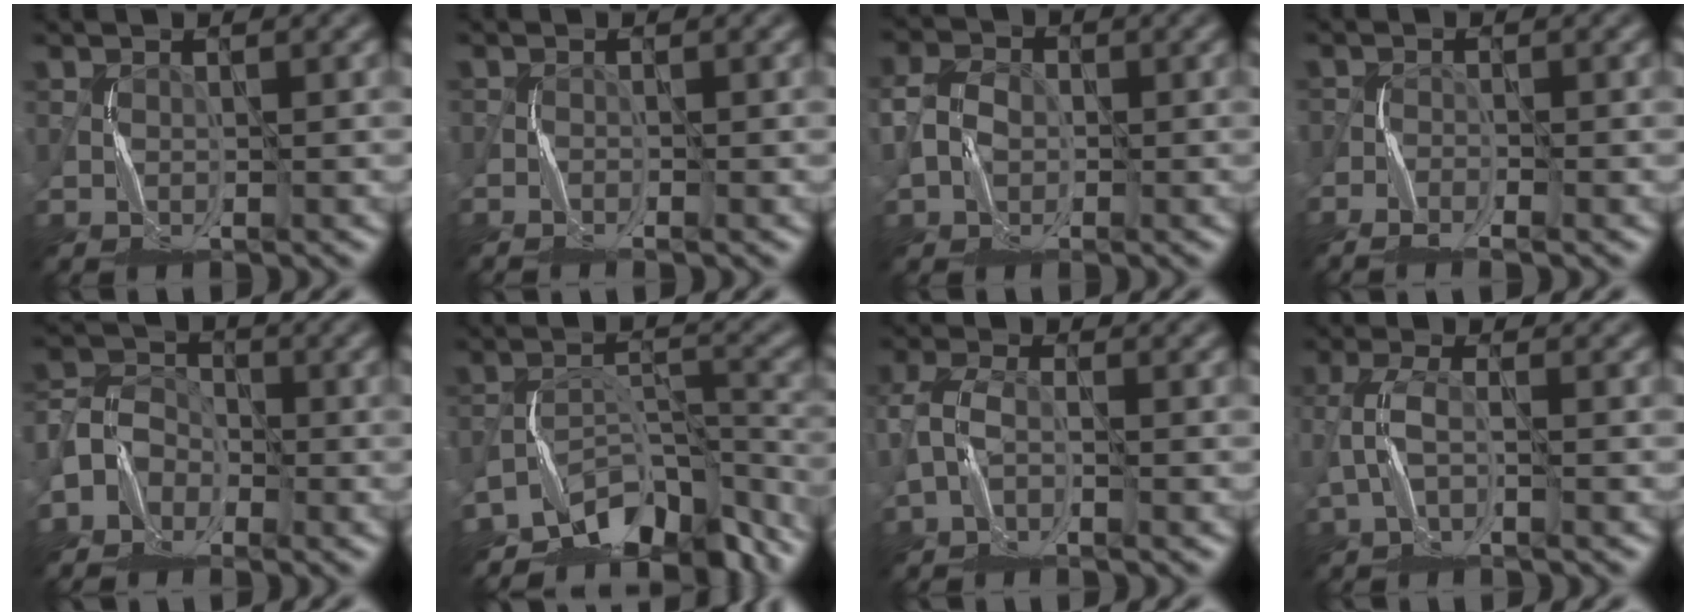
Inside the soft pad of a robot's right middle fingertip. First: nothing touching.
{"total": 1.3, "force": [-1.2, 0.1, 0.5], "torque": [-0.006, -0.003, -0.028]}
{"total": 2.6, "force": [-0.7, 2.1, 1.3], "torque": [-0.027, 0.007, -0.023]}
{"total": 3.5, "force": [-3.1, 0.9, 1.5], "torque": [-0.026, -0.005, -0.054]}
{"total": 3.5, "force": [-2.6, 2.4, 0.3], "torque": [-0.003, 0.009, -0.062]}
{"total": 9.7, "force": [-8.5, 3.6, 3.1], "torque": [-0.025, -0.007, -0.142]}
{"total": 2.4, "force": [-1.5, 0.9, 1.6], "torque": [-0.039, 0.007, -0.036]}
{"total": 2.1, "force": [-1.3, 0.4, 1.6], "torque": [-0.038, 0.008, -0.031]}